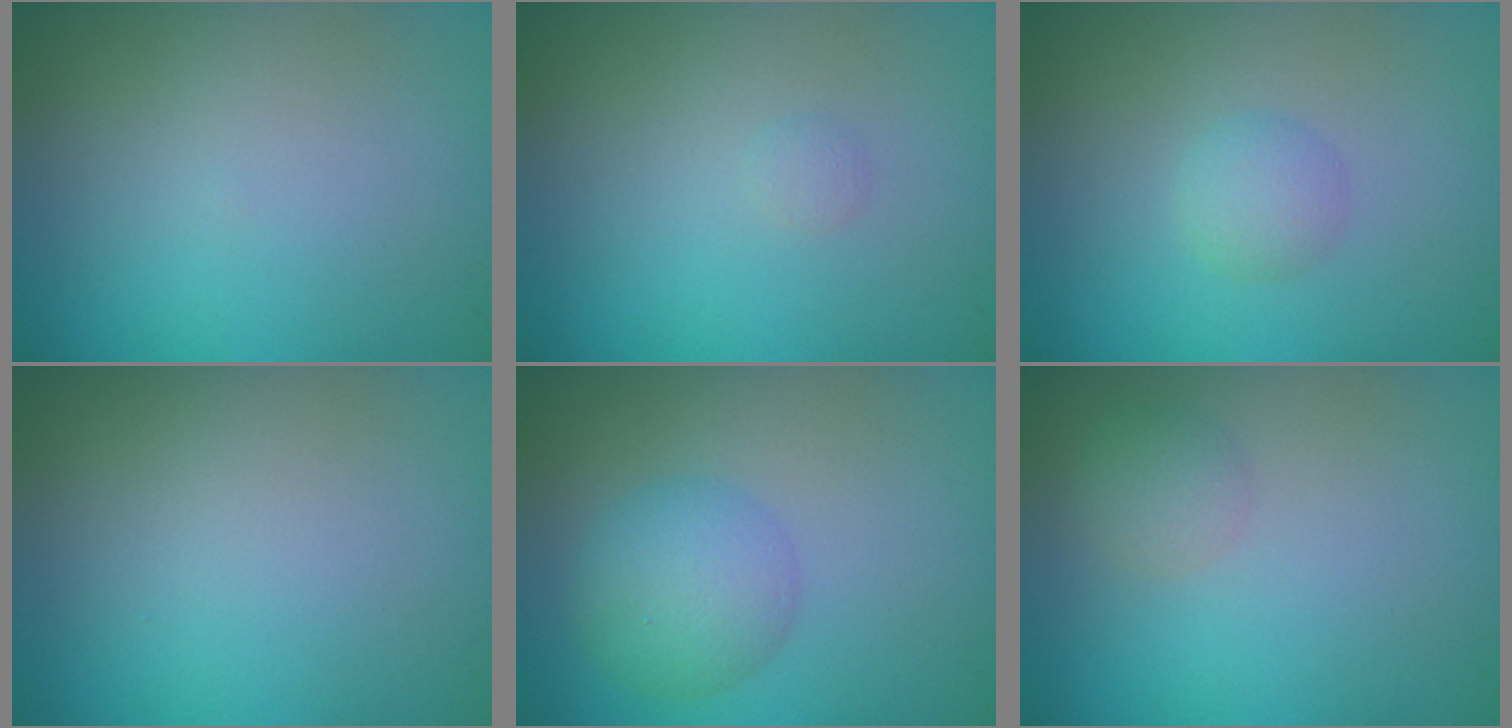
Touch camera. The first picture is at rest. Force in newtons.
{"total": 0.5, "press": 0.5, "slide": 0.1}
{"total": 1.5, "press": 1.5, "slide": 0.1}
{"total": 0.0}
{"total": 3.9, "press": 3.9, "slide": 0.1}
{"total": 1.6, "press": 1.6, "slide": 0.1}